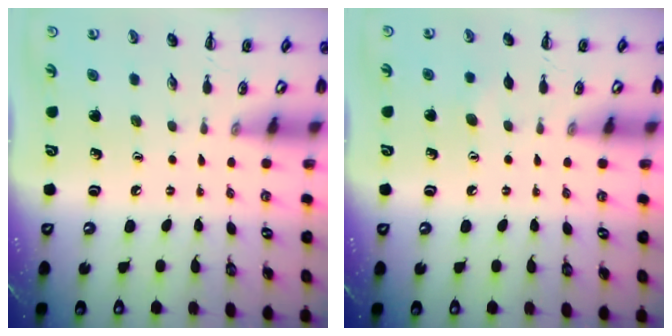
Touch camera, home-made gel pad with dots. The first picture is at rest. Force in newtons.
{"total": 4.0, "press": 3.9, "slide": 0.9}